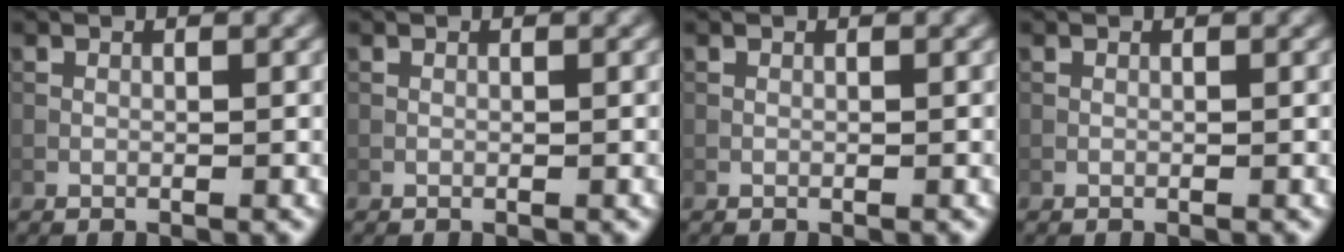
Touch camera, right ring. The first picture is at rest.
{"total": 0.0}
{"total": 0.0}
{"total": 0.0}